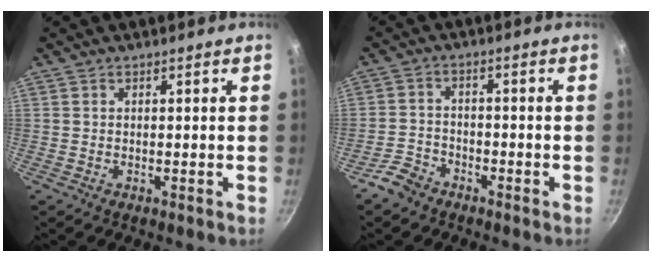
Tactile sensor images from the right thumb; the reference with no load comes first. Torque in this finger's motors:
{"motor_torque": [0.64, -0.08, -0.45, -0.18, -0.06]}